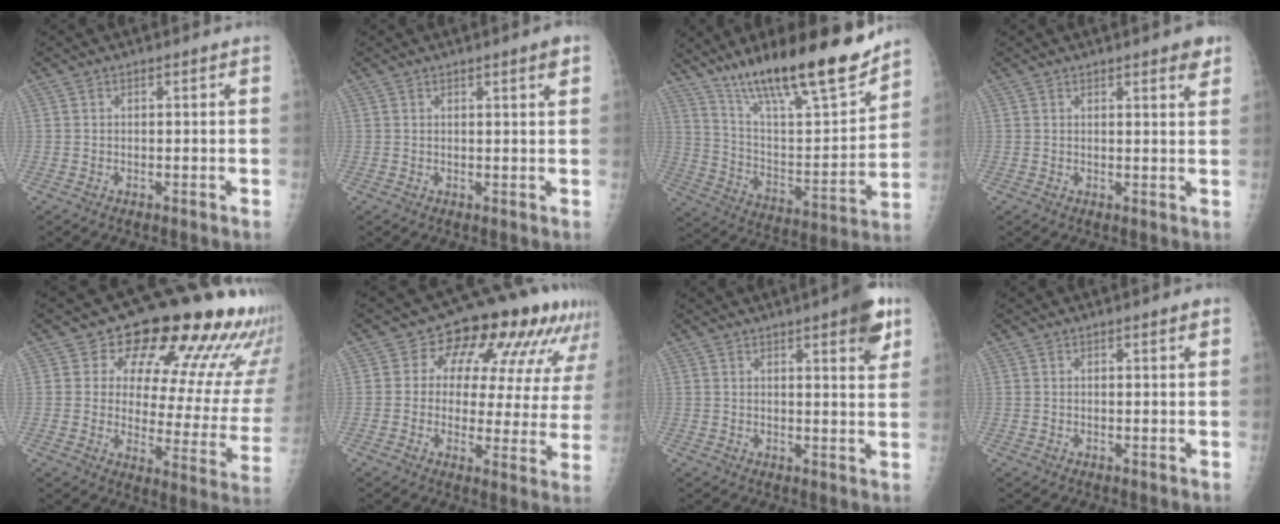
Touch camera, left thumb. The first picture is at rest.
{"total": 2.0, "force": [1.2, 0.0, 1.6], "torque": [-0.018, -0.006, 0.016]}
{"total": 24.1, "force": [18.0, 5.0, 15.2], "torque": [-0.219, -0.082, 0.305]}
{"total": 3.5, "force": [2.3, 0.9, 2.5], "torque": [-0.018, -0.010, 0.026]}
{"total": 22.5, "force": [15.7, 9.1, 13.3], "torque": [-0.119, -0.083, 0.191]}
{"total": 18.2, "force": [9.3, 9.8, 12.1], "torque": [-0.113, -0.007, 0.108]}
{"total": 7.6, "force": [4.3, 1.8, 6.0], "torque": [-0.060, -0.016, 0.051]}
{"total": 0.8, "force": [0.6, 0.1, 0.6], "torque": [-0.001, -0.002, 0.009]}